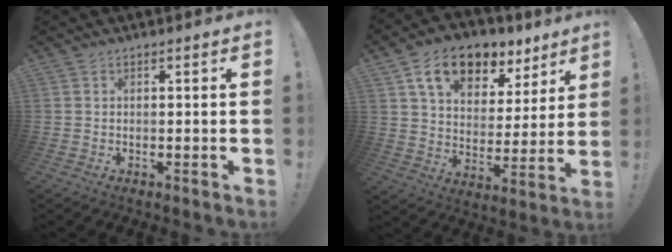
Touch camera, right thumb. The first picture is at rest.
{"total": 15.3, "force": [9.6, 9.0, 7.8], "torque": [-0.128, -0.050, 0.176]}